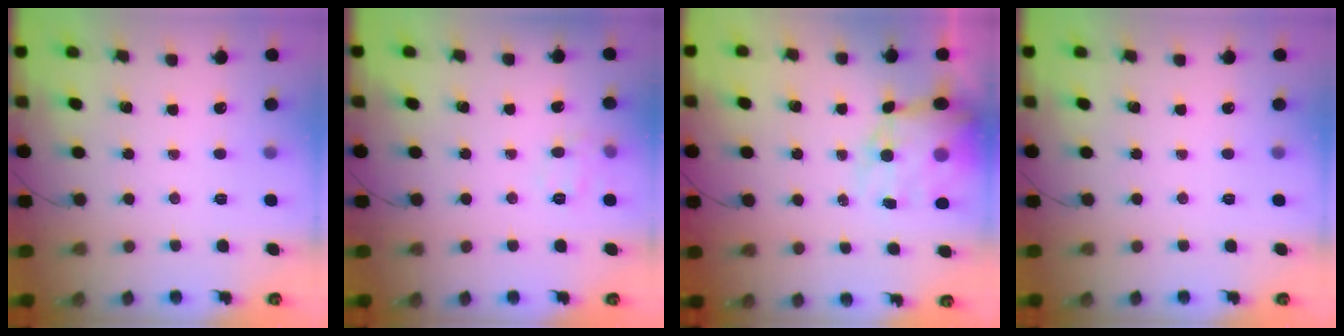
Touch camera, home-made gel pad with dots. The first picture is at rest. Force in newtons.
{"total": 7.7, "press": 7.6, "slide": 1.1}
{"total": 12.0, "press": 11.5, "slide": 3.4}
{"total": 0.0}